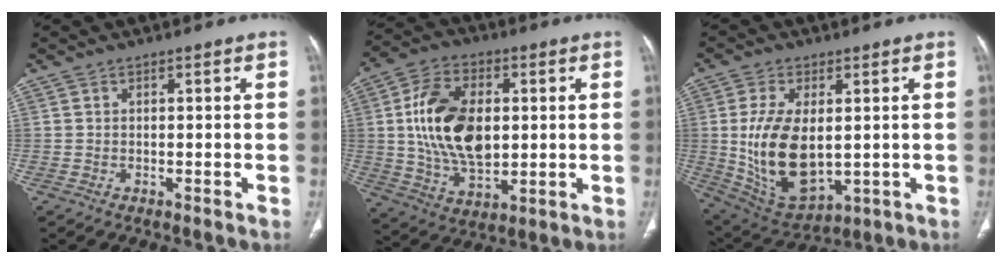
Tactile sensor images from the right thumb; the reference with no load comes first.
{"total": 17.6, "force": [1.9, 10.8, 13.8], "torque": [-0.231, -0.005, 0.041]}
{"total": 15.0, "force": [0.2, 8.2, 12.5], "torque": [-0.229, -0.014, 0.027]}